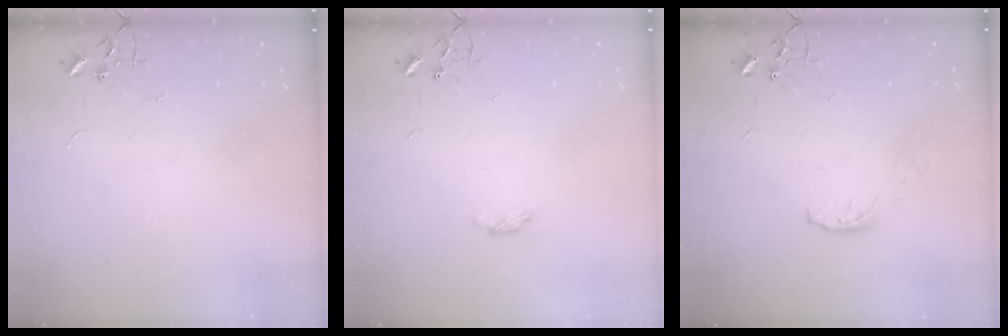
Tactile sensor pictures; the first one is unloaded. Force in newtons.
{"total": 2.8, "press": 2.7, "slide": 0.5}
{"total": 4.2, "press": 4.2, "slide": 0.5}